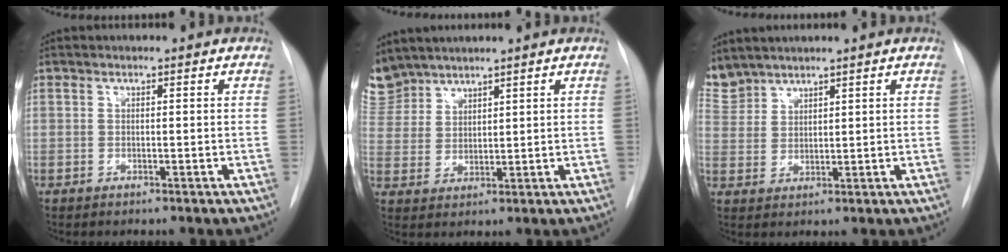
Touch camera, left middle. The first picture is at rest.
{"total": 7.2, "force": [6.7, 2.7, 0.3], "torque": [-0.014, 0.007, 0.149]}
{"total": 5.7, "force": [5.4, 1.8, 0.4], "torque": [-0.017, 0.010, 0.120]}